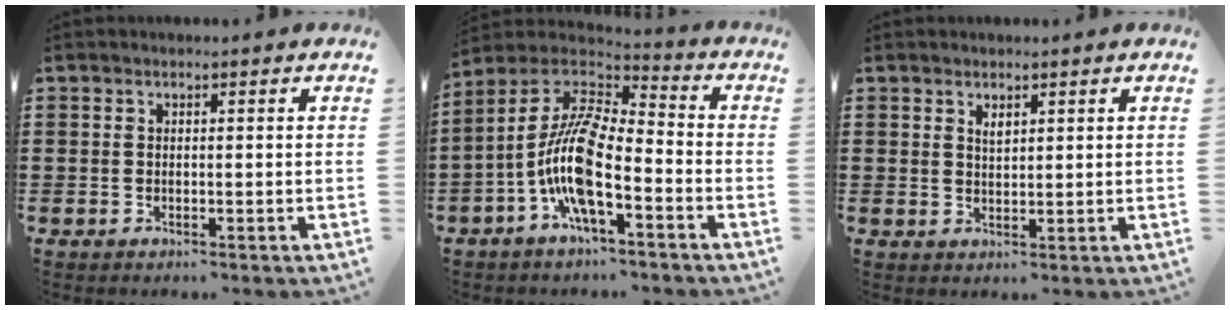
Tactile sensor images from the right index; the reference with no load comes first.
{"total": 11.5, "force": [-4.3, 3.0, 10.2], "torque": [-0.245, -0.031, -0.100]}
{"total": 1.5, "force": [1.1, 0.6, 0.8], "torque": [-0.019, 0.004, 0.019]}